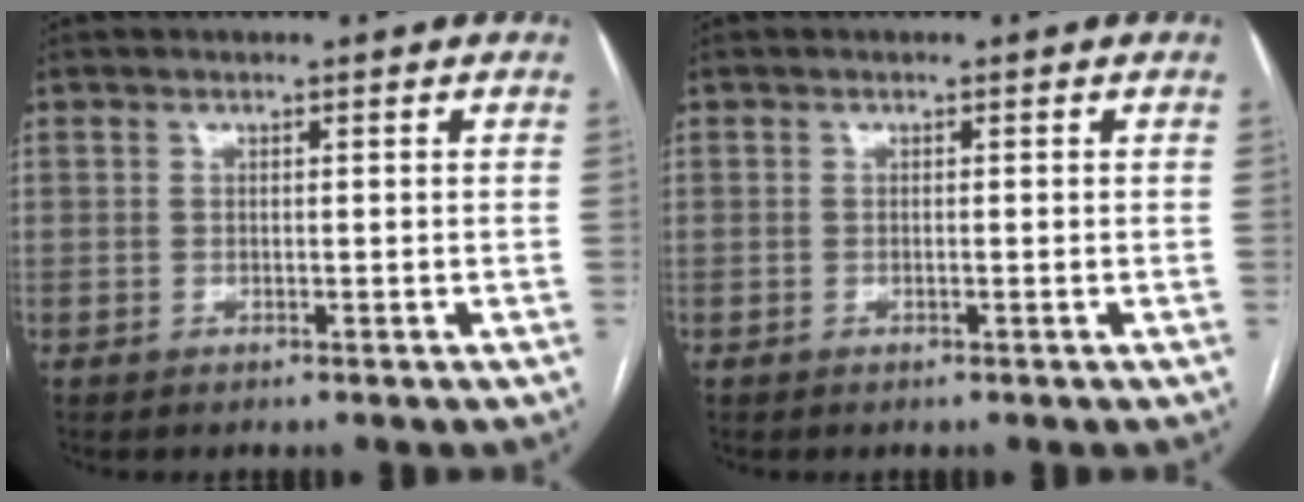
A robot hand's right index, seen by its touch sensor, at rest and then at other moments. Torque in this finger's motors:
{"motor_torque": [0.19, 0.12, 0.02, 0.00]}